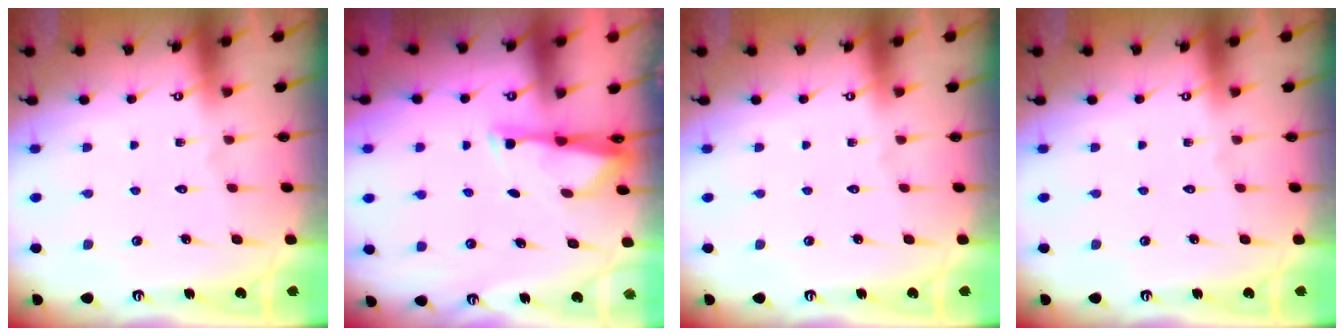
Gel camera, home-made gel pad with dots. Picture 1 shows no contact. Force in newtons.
{"total": 3.0, "press": 2.9, "slide": 0.5}
{"total": 0.0}
{"total": 0.0}